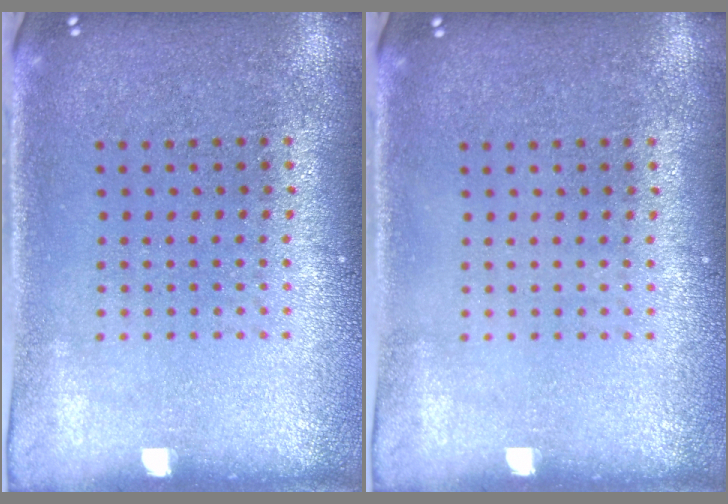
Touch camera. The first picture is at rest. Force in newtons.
{"total": 0.0}